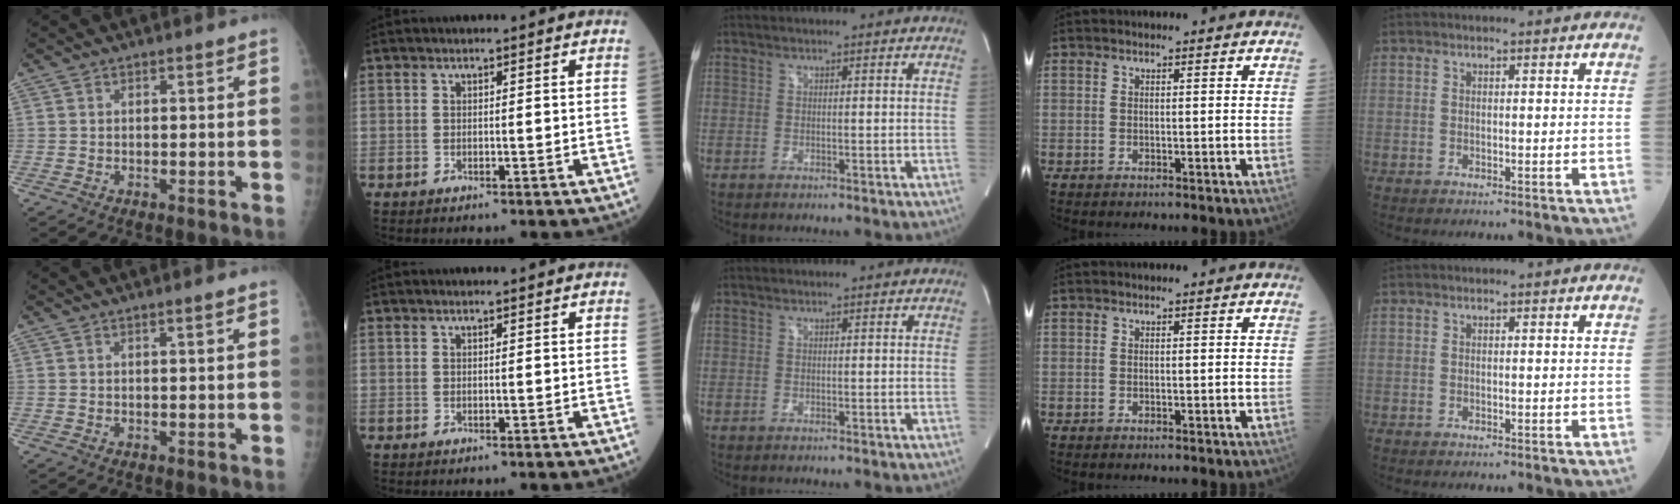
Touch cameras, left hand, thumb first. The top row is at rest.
{"thumb": {"total": 0.7, "force": [0.4, -0.1, 0.6], "torque": [-0.014, -0.002, 0.009]}, "index": {"total": 0.7, "force": [0.6, 0.0, 0.4], "torque": [-0.009, 0.005, 0.010]}}